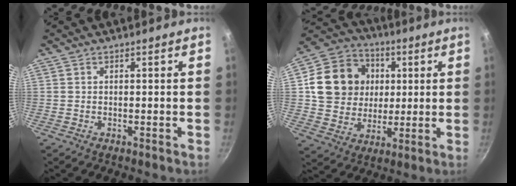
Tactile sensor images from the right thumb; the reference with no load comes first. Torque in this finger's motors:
{"motor_torque": [0.86, 3.02, 0.54, -0.68, 0.08]}